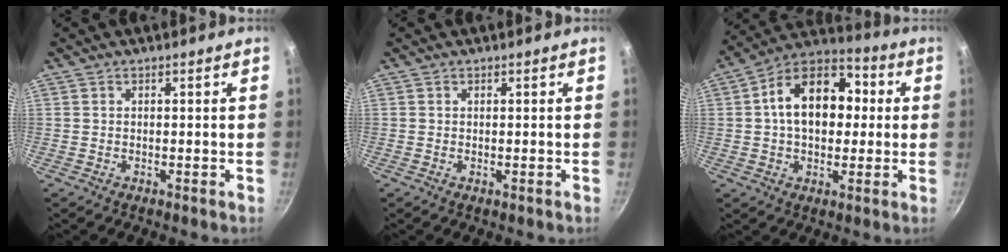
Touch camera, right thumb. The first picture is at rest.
{"total": 0.0}
{"total": 16.8, "force": [2.1, 10.9, 12.5], "torque": [-0.167, 0.029, 0.022]}